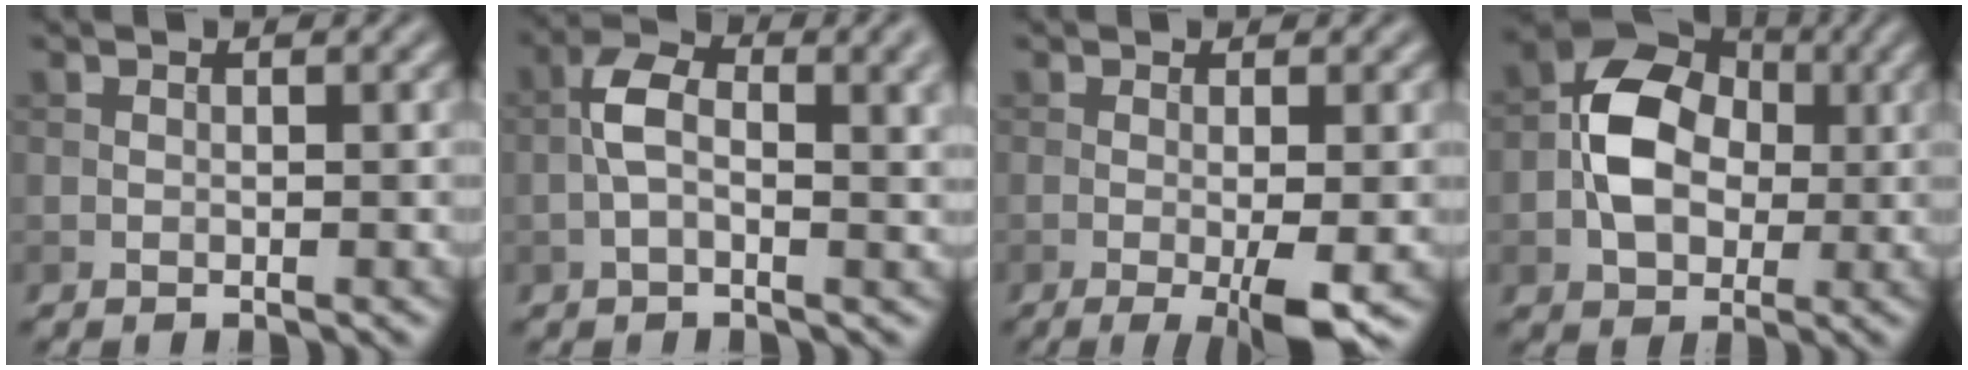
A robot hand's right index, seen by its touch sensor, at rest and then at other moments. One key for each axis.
{"total": 6.7, "fx": 0.2, "fy": 3.4, "fz": 5.7, "tx": -0.107, "ty": 0.005, "tz": -0.007}
{"total": 4.5, "fx": -1.3, "fy": 0.7, "fz": 4.3, "tx": -0.072, "ty": -0.011, "tz": -0.020}
{"total": 7.5, "fx": -0.4, "fy": 5.7, "fz": 4.9, "tx": -0.085, "ty": 0.010, "tz": -0.016}